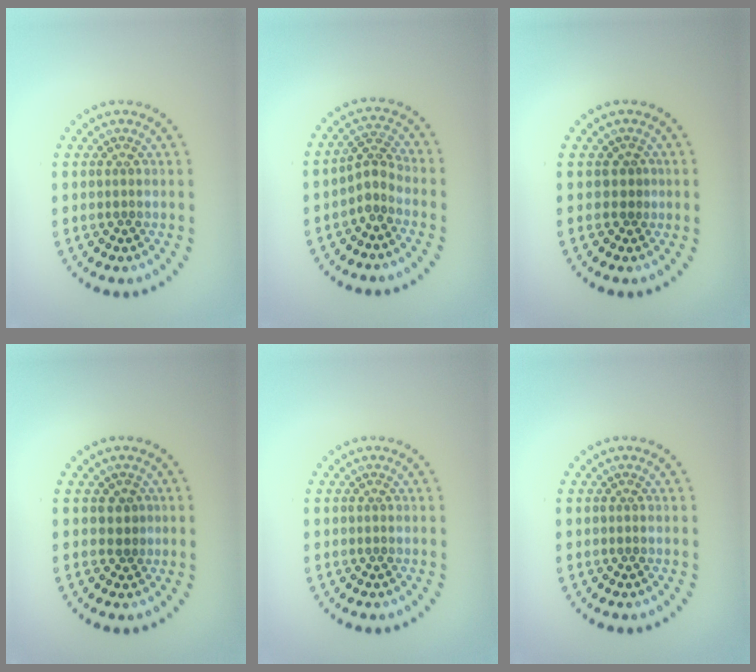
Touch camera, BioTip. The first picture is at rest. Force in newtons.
{"total": 2.1, "press": 1.5, "slide": 1.5}
{"total": 0.9, "press": 0.7, "slide": 0.7}
{"total": 1.3, "press": 1.1, "slide": 0.6}
{"total": 0.0}
{"total": 0.0}